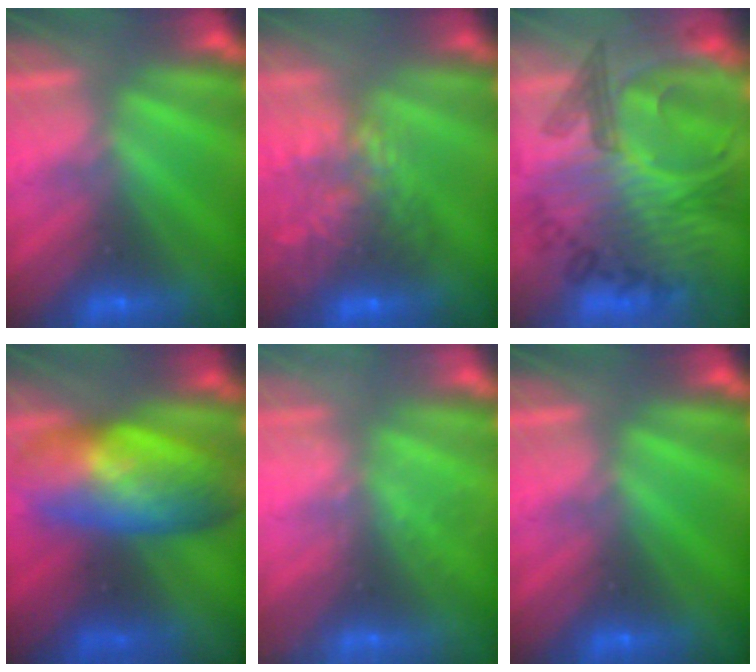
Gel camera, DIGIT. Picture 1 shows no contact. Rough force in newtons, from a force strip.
{"total": 10.5}
{"total": 6.5}
{"total": 9.3}
{"total": 2.3}
{"total": 0.0}